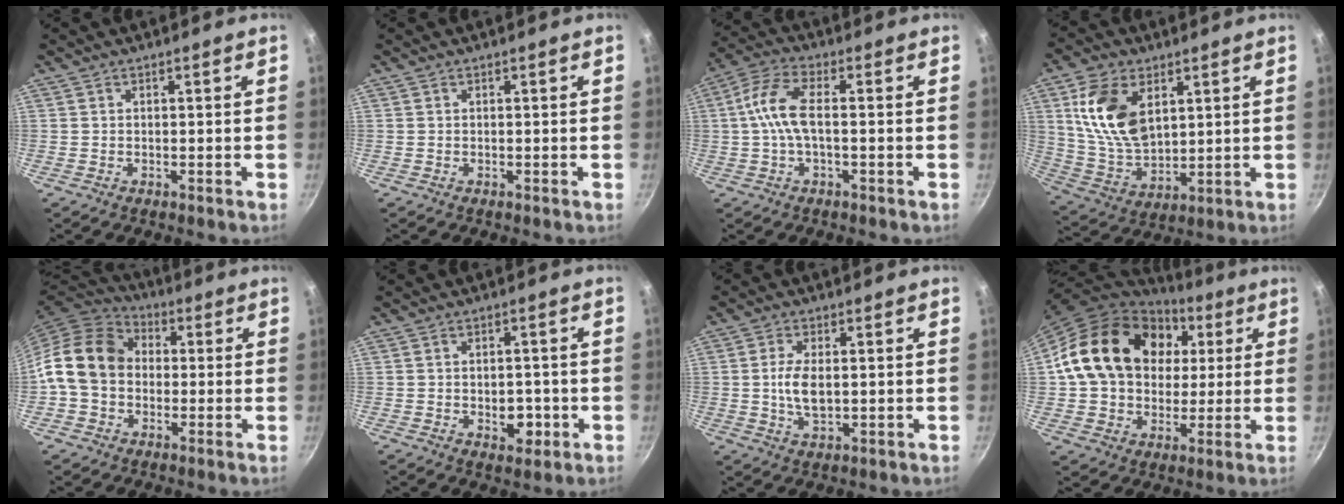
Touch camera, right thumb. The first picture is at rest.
{"total": 0.0}
{"total": 8.4, "force": [-0.2, 3.5, 7.6], "torque": [-0.177, 0.023, -0.016]}
{"total": 15.3, "force": [5.2, 9.4, 10.9], "torque": [-0.186, -0.025, 0.110]}
{"total": 15.1, "force": [-0.2, 12.0, 9.1], "torque": [-0.147, 0.035, -0.020]}
{"total": 5.1, "force": [-1.4, 3.3, 3.7], "torque": [-0.030, 0.005, -0.015]}
{"total": 6.6, "force": [0.1, 3.2, 5.7], "torque": [-0.118, -0.002, 0.005]}
{"total": 22.6, "force": [5.1, 17.3, 13.6], "torque": [-0.220, 0.023, 0.088]}